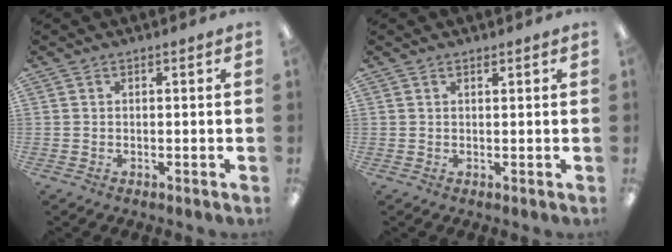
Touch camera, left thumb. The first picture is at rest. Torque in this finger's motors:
{"motor_torque": [0.07, 0.11, -0.44, 0.26, 0.01]}